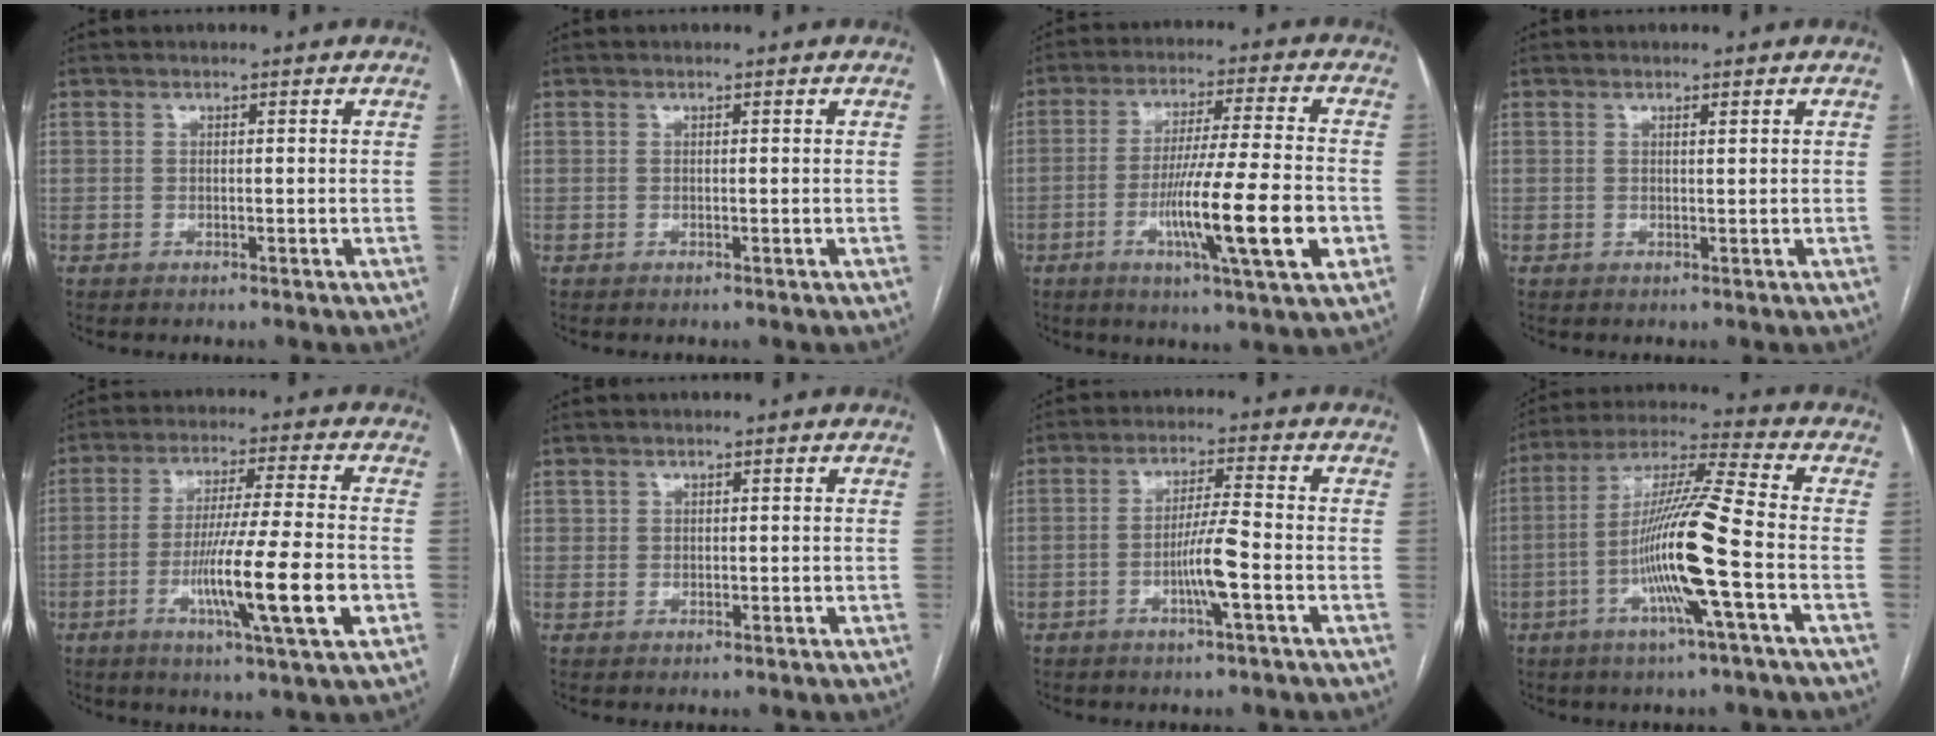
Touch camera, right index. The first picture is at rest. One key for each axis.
{"total": 0.0}
{"total": 15.2, "fx": -4.5, "fy": 0.1, "fz": 14.5, "tx": -0.251, "ty": -0.017, "tz": -0.075}
{"total": 0.6, "fx": 0.4, "fy": -0.1, "fz": 0.4, "tx": -0.008, "ty": -0.003, "tz": 0.004}
{"total": 13.9, "fx": -4.1, "fy": -0.2, "fz": 13.3, "tx": -0.235, "ty": -0.018, "tz": -0.072}
{"total": 1.1, "fx": 0.5, "fy": 0.9, "fz": 0.3, "tx": 0.002, "ty": -0.002, "tz": 0.007}
{"total": 6.1, "fx": -2.1, "fy": -0.2, "fz": 5.7, "tx": -0.111, "ty": -0.002, "tz": -0.038}
{"total": 14.5, "fx": -3.9, "fy": -0.9, "fz": 13.9, "tx": -0.266, "ty": -0.001, "tz": -0.082}